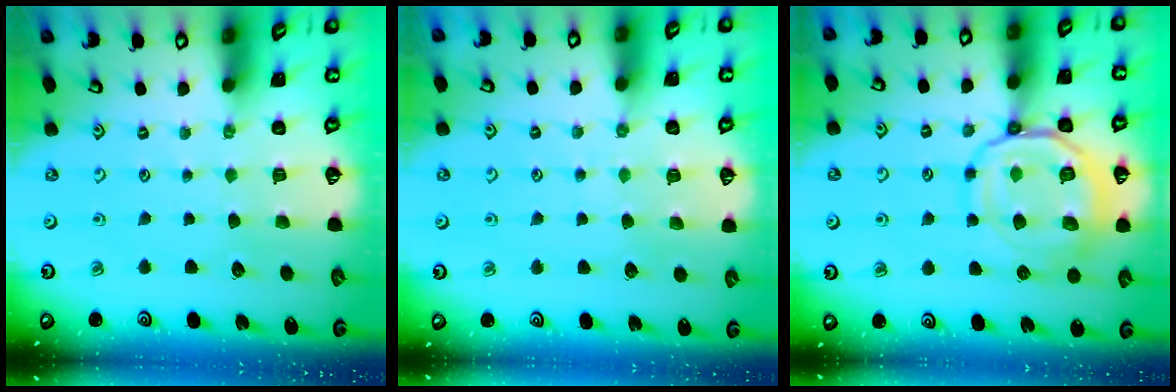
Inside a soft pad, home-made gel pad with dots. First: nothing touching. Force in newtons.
{"total": 4.5, "press": 4.5, "slide": 0.6}
{"total": 15.3, "press": 15.3, "slide": 1.4}